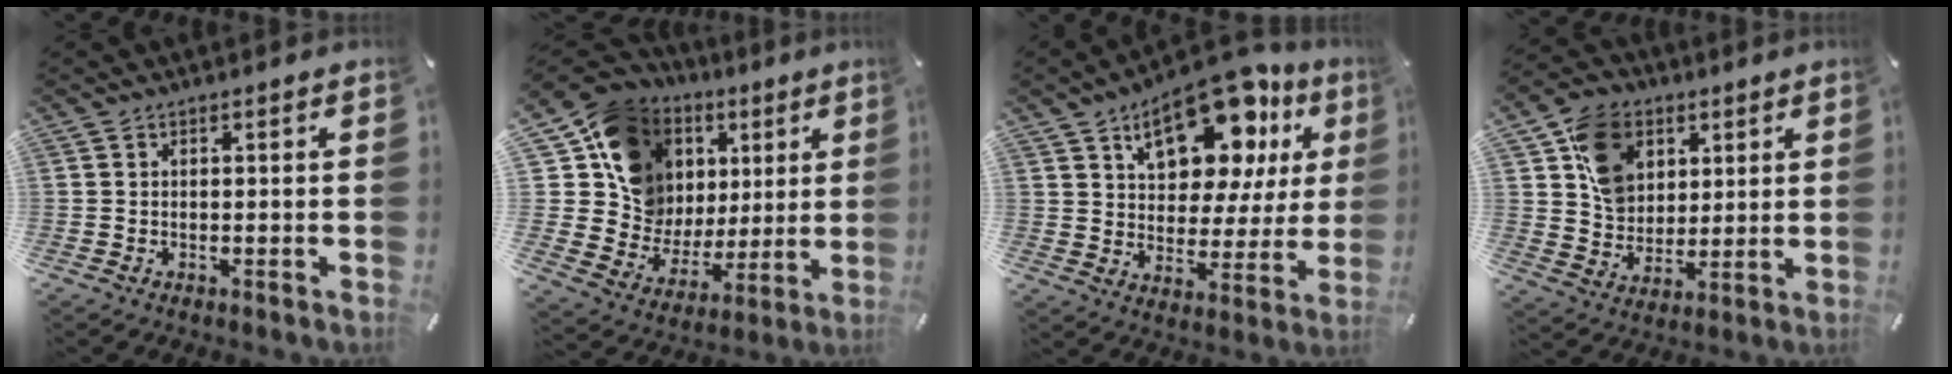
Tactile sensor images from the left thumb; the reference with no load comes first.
{"total": 16.4, "force": [7.3, 13.7, 5.4], "torque": [-0.096, -0.049, 0.151]}
{"total": 19.7, "force": [11.7, 10.7, 11.6], "torque": [-0.170, -0.068, 0.198]}
{"total": 11.8, "force": [4.8, 9.7, 4.8], "torque": [-0.090, -0.001, 0.098]}